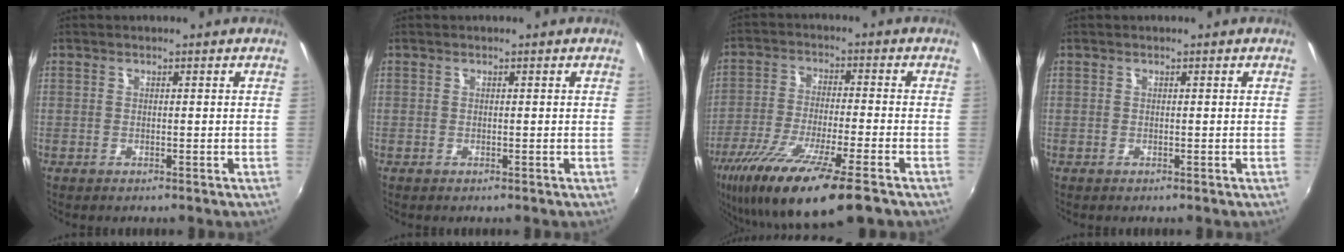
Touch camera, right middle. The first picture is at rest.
{"total": 0.0}
{"total": 17.4, "force": [-11.6, 2.4, 12.8], "torque": [-0.246, -0.046, -0.202]}
{"total": 0.0}